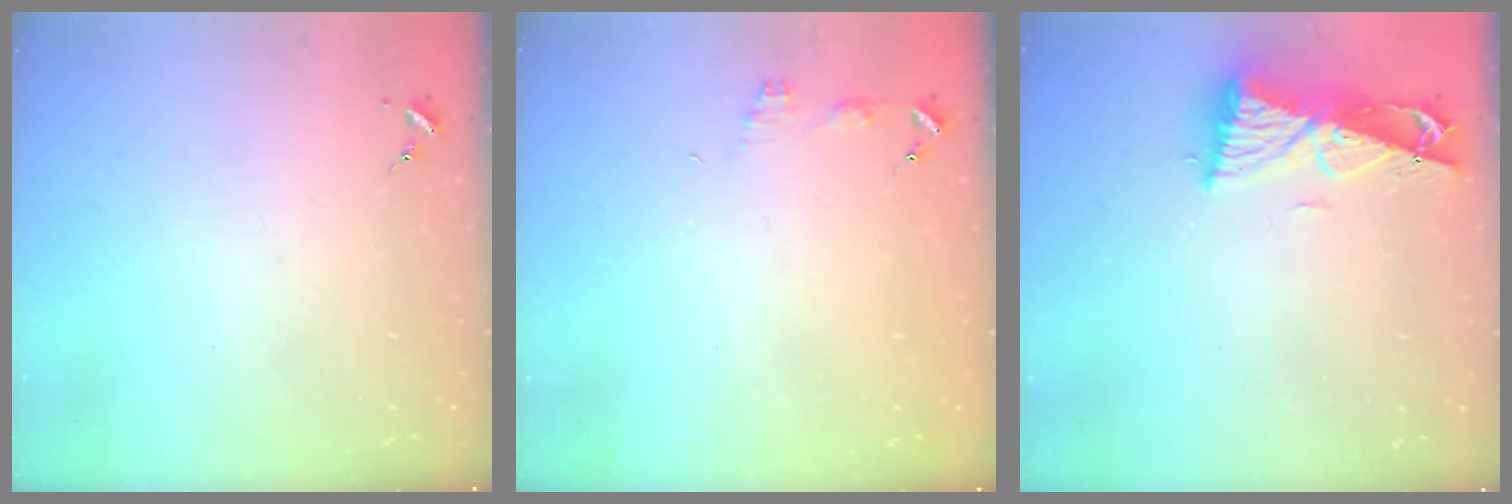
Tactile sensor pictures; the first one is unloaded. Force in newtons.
{"total": 4.0, "press": 4.0, "slide": 0.4}
{"total": 9.5, "press": 9.5, "slide": 0.9}